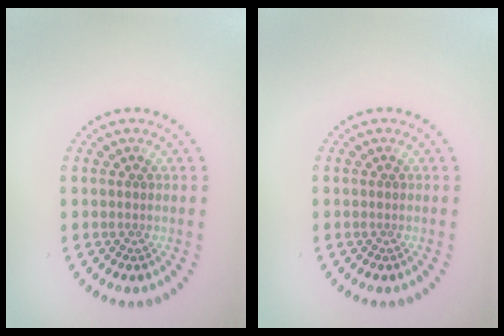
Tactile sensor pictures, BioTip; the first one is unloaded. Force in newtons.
{"total": 0.0}